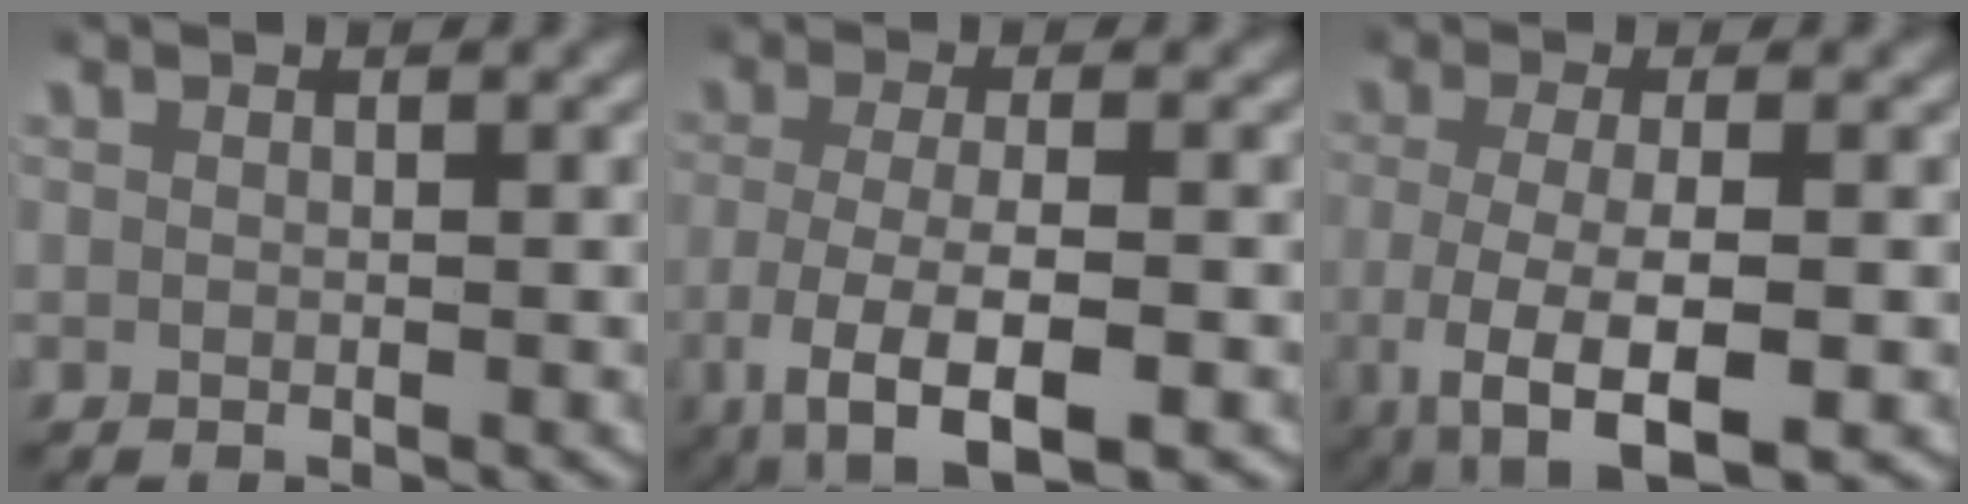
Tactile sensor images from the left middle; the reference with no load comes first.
{"total": 7.4, "force": [-3.5, 2.9, 5.8], "torque": [-0.127, -0.026, -0.042]}
{"total": 8.3, "force": [-3.7, 3.7, 6.5], "torque": [-0.147, -0.034, -0.039]}